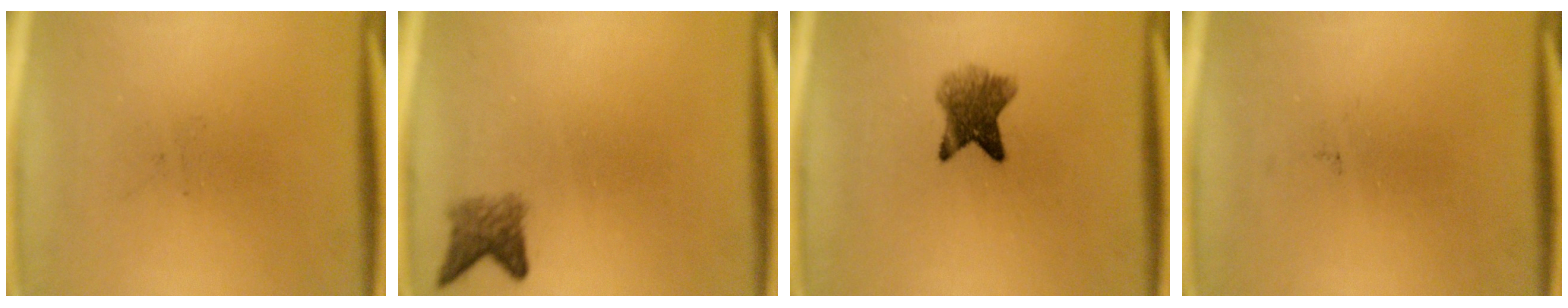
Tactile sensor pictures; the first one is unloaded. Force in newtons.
{"total": 2.8}
{"total": 5.7}
{"total": 0.0}